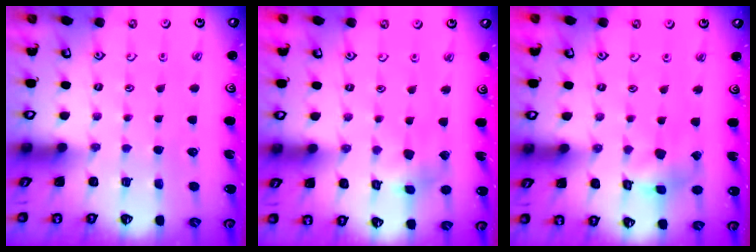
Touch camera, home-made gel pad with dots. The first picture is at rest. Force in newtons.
{"total": 6.0, "press": 6.0, "slide": 0.7}
{"total": 6.5, "press": 6.5, "slide": 0.6}